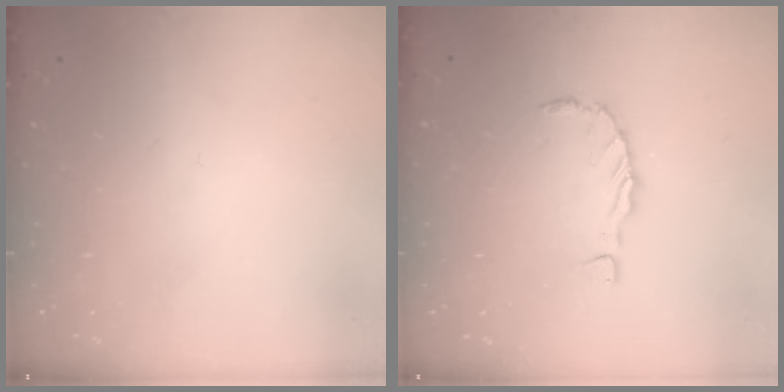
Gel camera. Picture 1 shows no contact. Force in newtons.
{"total": 0.0}